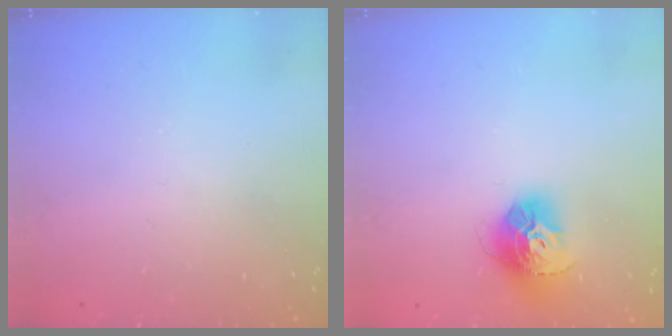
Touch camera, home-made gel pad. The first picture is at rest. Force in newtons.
{"total": 13.6, "press": 13.5, "slide": 1.4}